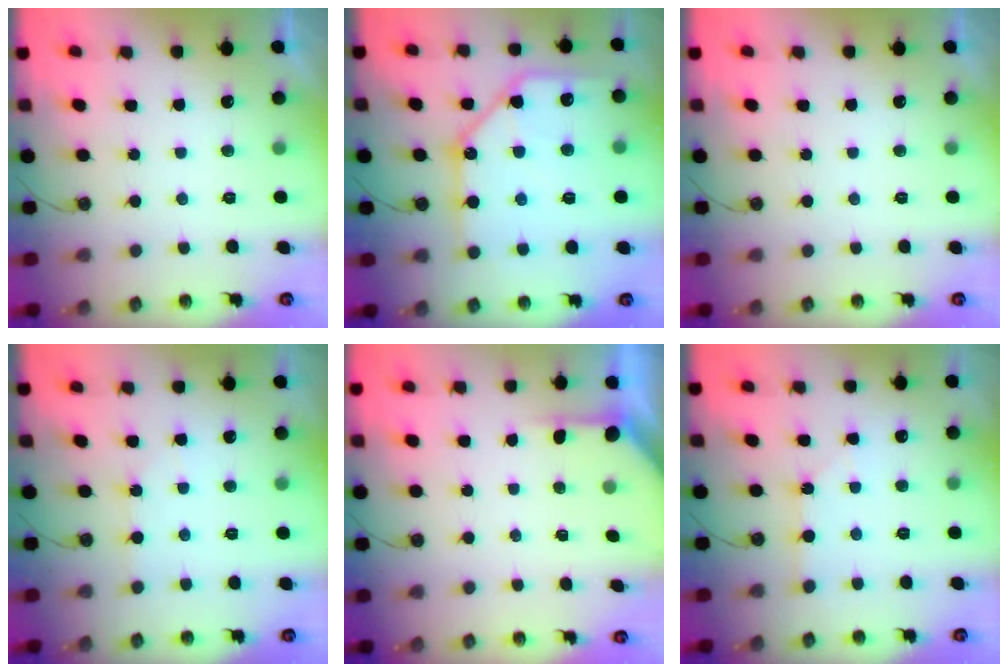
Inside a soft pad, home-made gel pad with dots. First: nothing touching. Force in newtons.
{"total": 15.8, "press": 15.7, "slide": 1.8}
{"total": 0.0}
{"total": 2.8, "press": 2.8, "slide": 0.3}
{"total": 2.2, "press": 2.2, "slide": 0.3}
{"total": 1.1, "press": 1.1, "slide": 0.2}